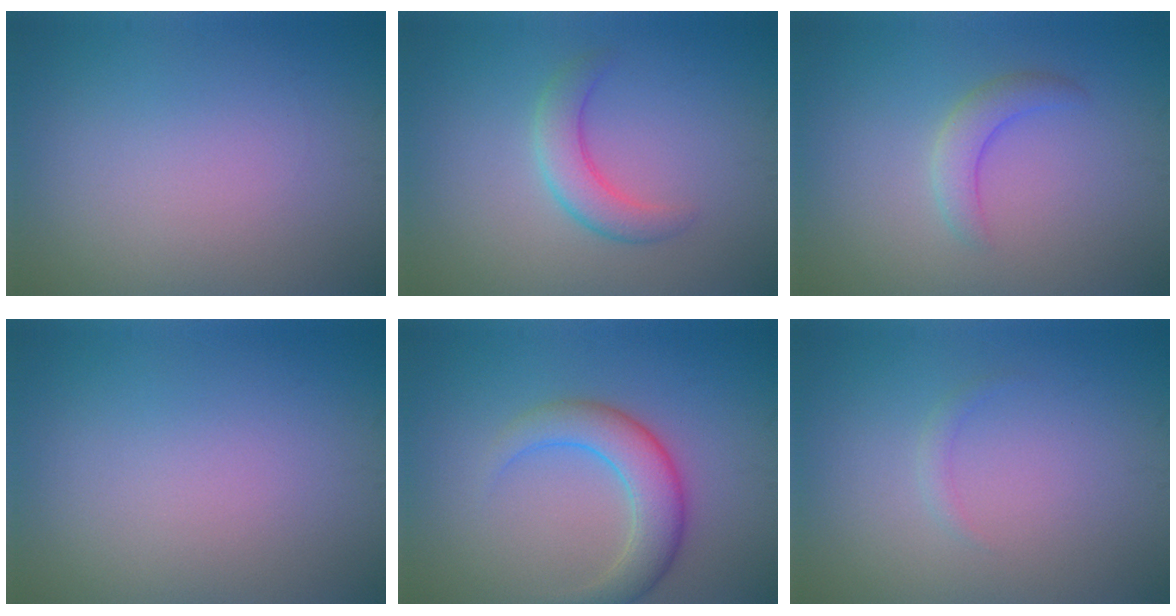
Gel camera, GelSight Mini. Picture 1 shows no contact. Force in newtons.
{"total": 2.9, "press": 2.9, "slide": 0.2}
{"total": 2.3, "press": 2.2, "slide": 0.2}
{"total": 0.0}
{"total": 4.5, "press": 4.5, "slide": 0.1}
{"total": 0.8, "press": 0.8, "slide": 0.0}